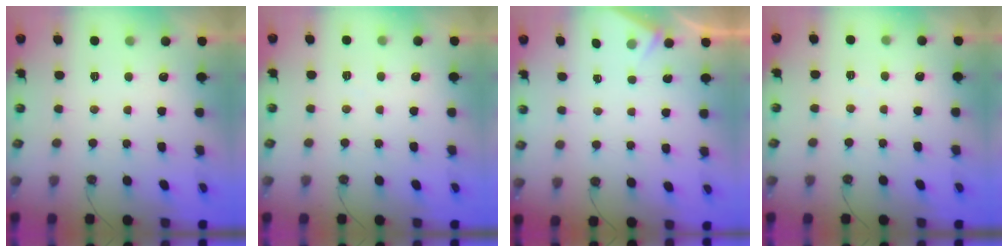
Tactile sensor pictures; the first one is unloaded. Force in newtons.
{"total": 3.0, "press": 2.9, "slide": 0.6}
{"total": 2.9, "press": 2.9, "slide": 0.4}
{"total": 2.2, "press": 2.2, "slide": 0.4}